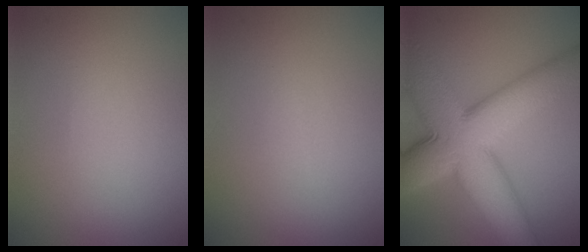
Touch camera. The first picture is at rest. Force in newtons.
{"total": 0.0}
{"total": 13.9, "press": 13.9, "slide": 0.2}